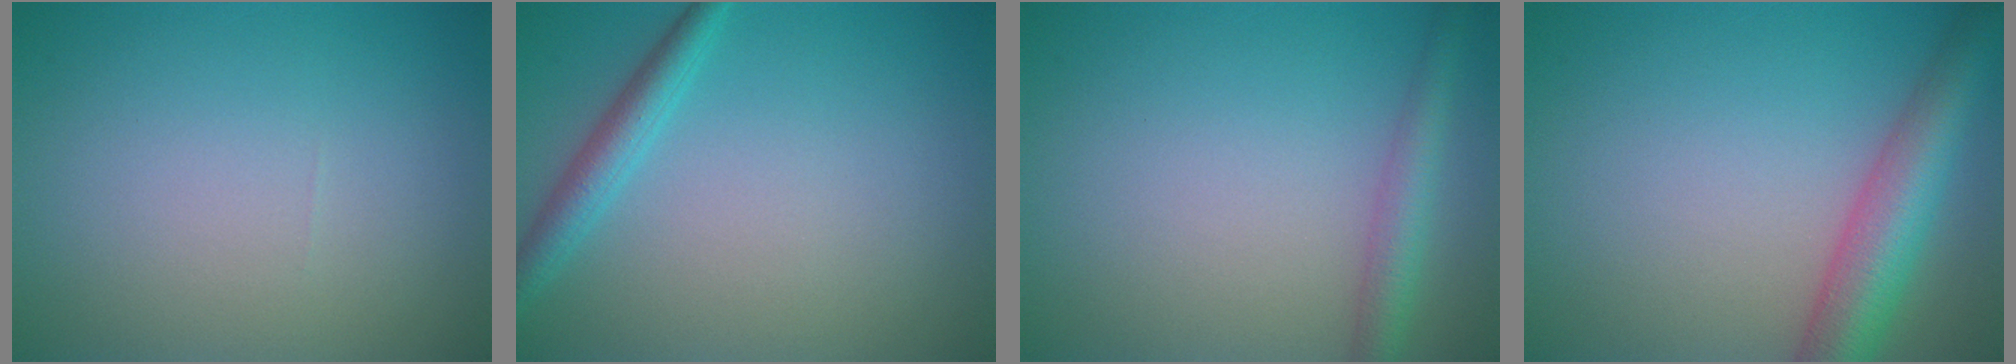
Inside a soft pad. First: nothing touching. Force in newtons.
{"total": 2.5, "press": 2.5, "slide": 0.1}
{"total": 2.7, "press": 2.7, "slide": 0.1}
{"total": 6.0, "press": 6.0, "slide": 0.2}